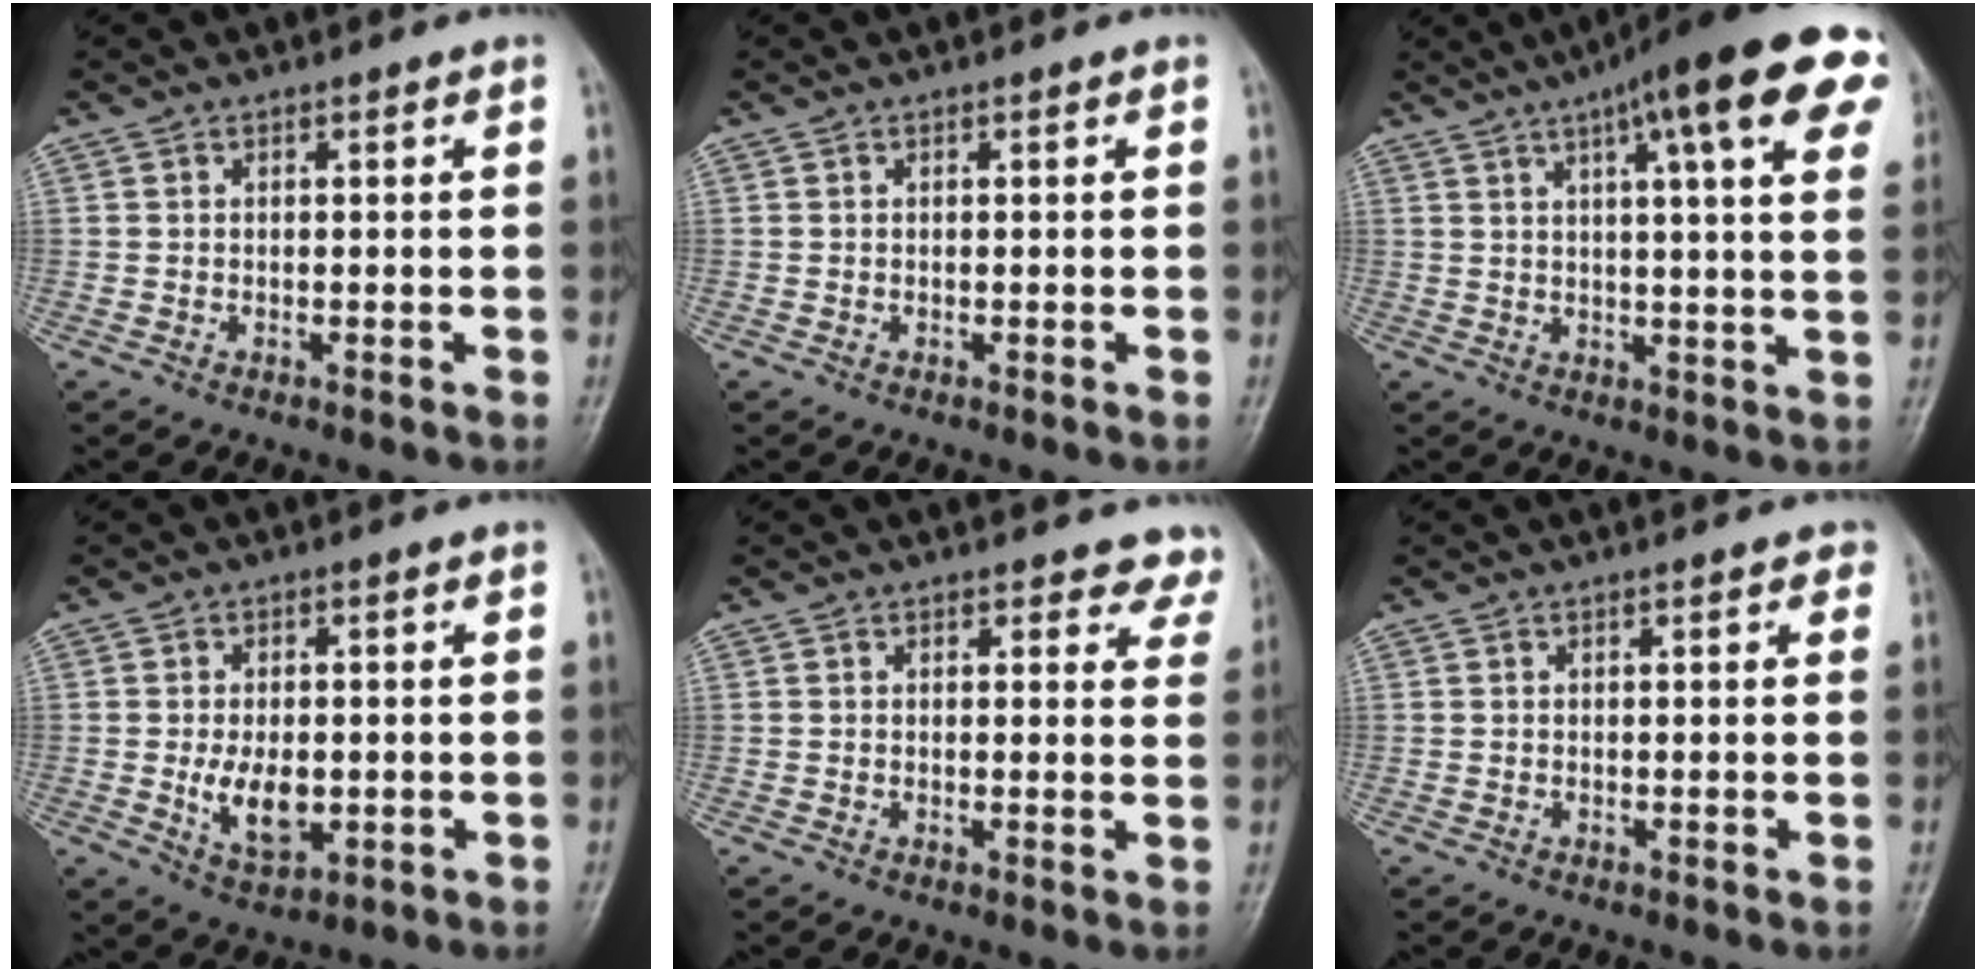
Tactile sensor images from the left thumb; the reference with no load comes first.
{"total": 0.0}
{"total": 20.4, "force": [10.2, 4.1, 17.1], "torque": [-0.234, 0.006, 0.125]}
{"total": 7.1, "force": [-0.8, 4.0, 5.8], "torque": [-0.092, -0.010, -0.005]}
{"total": 5.4, "force": [4.8, 2.4, 0.8], "torque": [0.036, -0.021, 0.033]}
{"total": 1.7, "force": [0.9, 0.8, 1.2], "torque": [-0.007, 0.000, 0.008]}